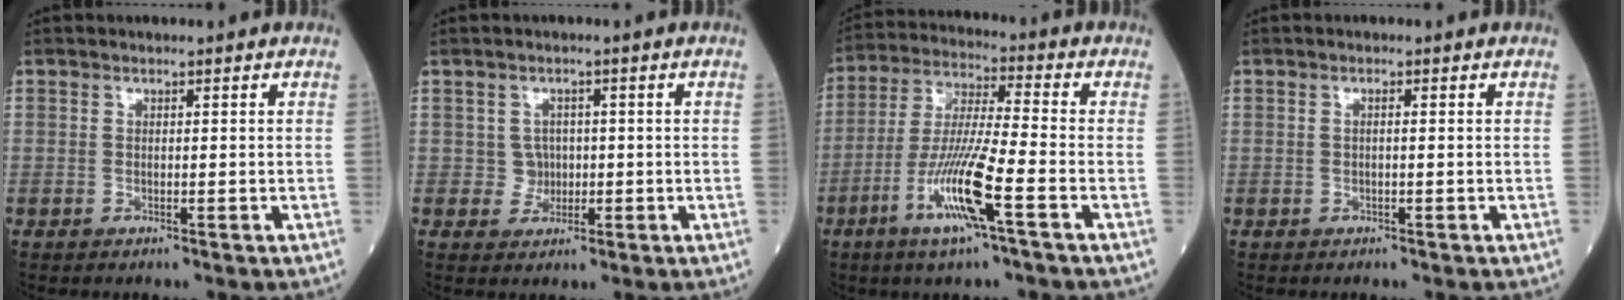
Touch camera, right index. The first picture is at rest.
{"total": 2.6, "force": [0.0, 2.6, 0.5], "torque": [-0.002, 0.005, 0.000]}
{"total": 12.2, "force": [-5.2, 0.1, 11.0], "torque": [-0.223, -0.014, -0.102]}
{"total": 0.9, "force": [0.1, 0.1, 0.9], "torque": [-0.019, 0.002, 0.001]}